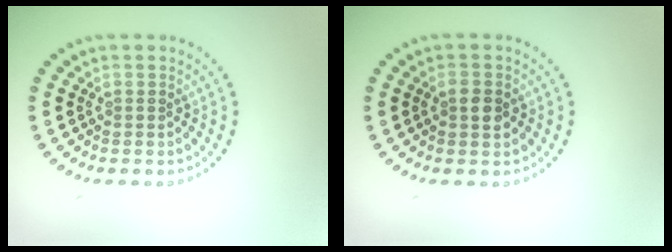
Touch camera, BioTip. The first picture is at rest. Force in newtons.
{"total": 1.6, "press": 1.6, "slide": 0.1}